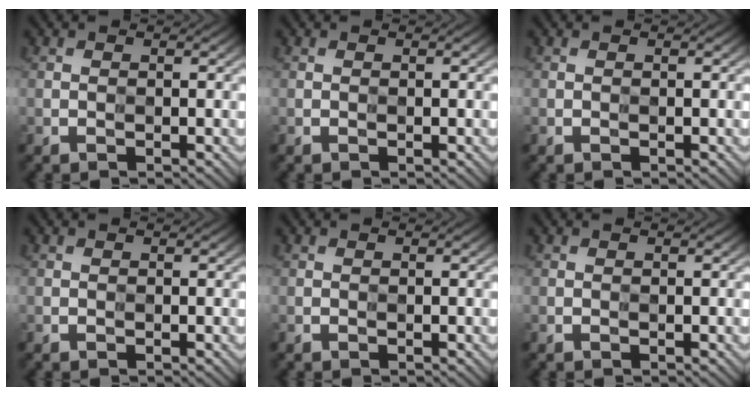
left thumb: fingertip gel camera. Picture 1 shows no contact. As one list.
[{"total": 0.0}, {"total": 0.0}, {"total": 0.0}, {"total": 0.0}, {"total": 0.0}]